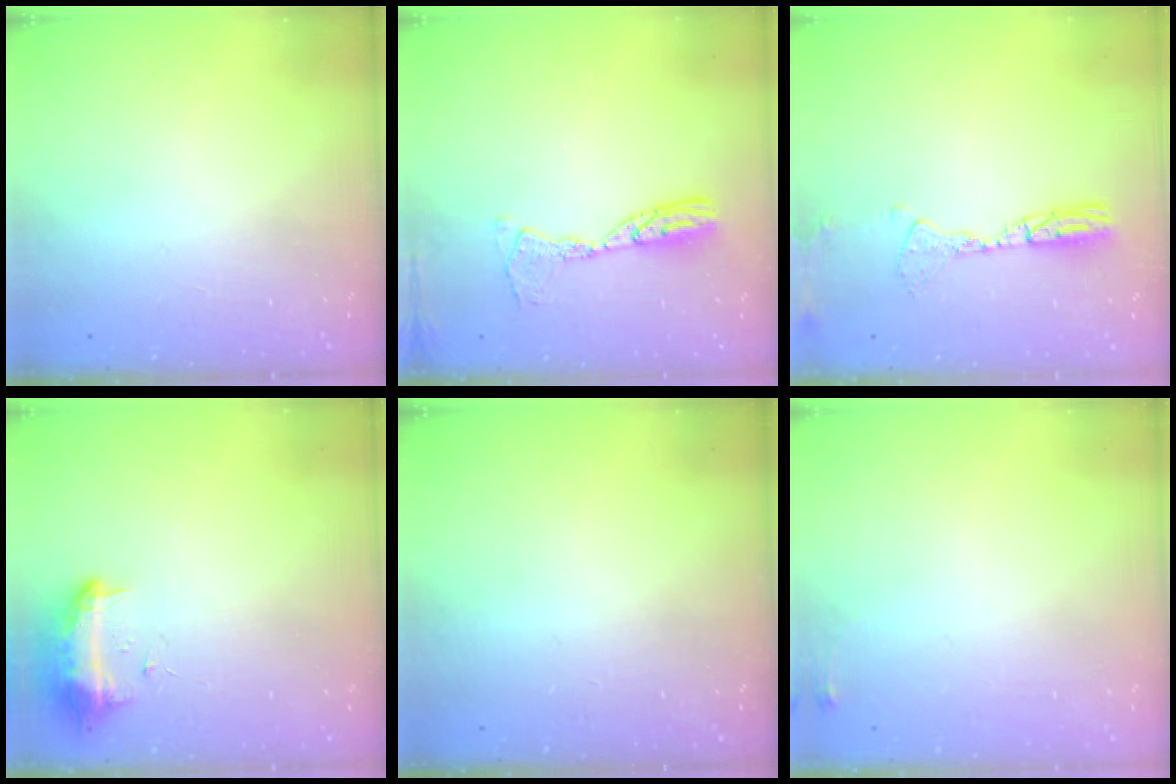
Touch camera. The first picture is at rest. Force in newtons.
{"total": 10.3, "press": 10.3, "slide": 1.0}
{"total": 10.0, "press": 9.7, "slide": 2.6}
{"total": 10.7, "press": 10.6, "slide": 0.7}
{"total": 0.0}
{"total": 3.4, "press": 3.4, "slide": 0.5}